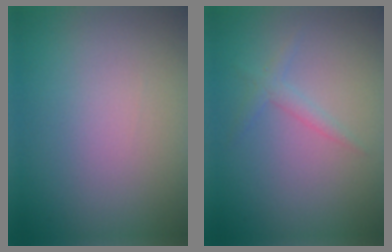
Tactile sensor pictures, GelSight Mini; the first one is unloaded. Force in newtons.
{"total": 1.4, "press": 1.4, "slide": 0.0}